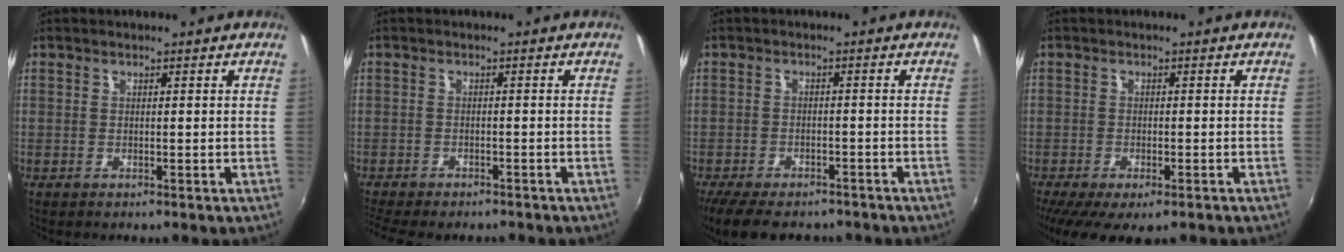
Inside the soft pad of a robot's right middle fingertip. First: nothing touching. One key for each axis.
{"total": 8.4, "fx": -7.3, "fy": 2.2, "fz": 3.5, "tx": -0.088, "ty": -0.025, "tz": -0.114}
{"total": 12.8, "fx": -10.2, "fy": 4.8, "fz": 6.1, "tx": -0.134, "ty": -0.030, "tz": -0.159}
{"total": 9.7, "fx": -6.6, "fy": 3.3, "fz": 6.3, "tx": -0.135, "ty": -0.044, "tz": -0.100}